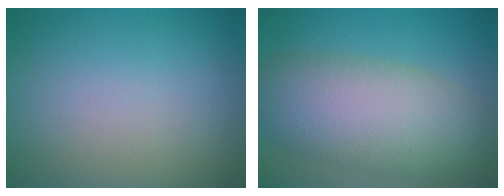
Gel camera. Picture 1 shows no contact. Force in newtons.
{"total": 8.5, "press": 8.5, "slide": 0.3}